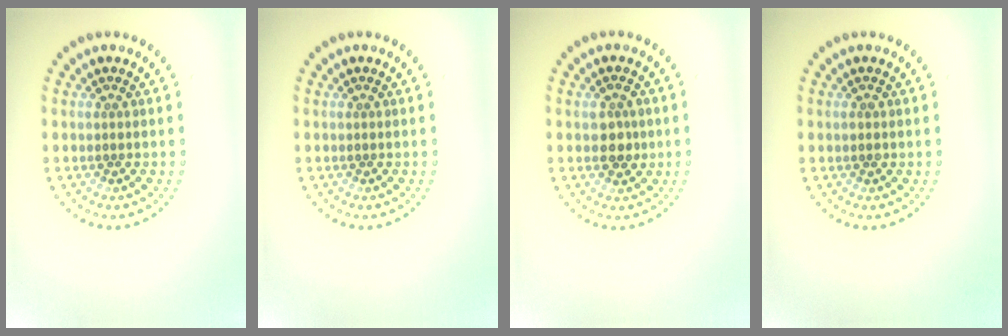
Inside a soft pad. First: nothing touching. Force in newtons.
{"total": 0.0}
{"total": 2.2, "press": 2.2, "slide": 0.2}
{"total": 1.0, "press": 1.0, "slide": 0.1}